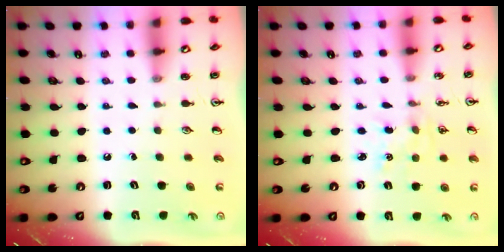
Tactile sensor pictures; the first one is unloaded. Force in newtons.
{"total": 0.6, "press": 0.6, "slide": 0.1}